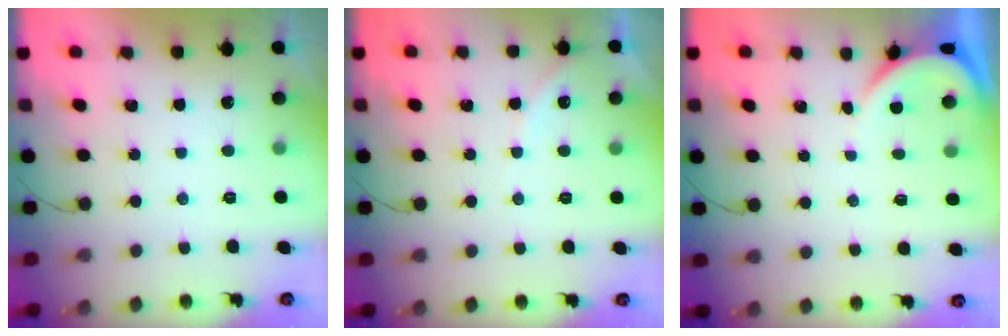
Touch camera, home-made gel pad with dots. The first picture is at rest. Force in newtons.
{"total": 4.3, "press": 4.3, "slide": 0.7}
{"total": 2.1, "press": 2.1, "slide": 0.2}